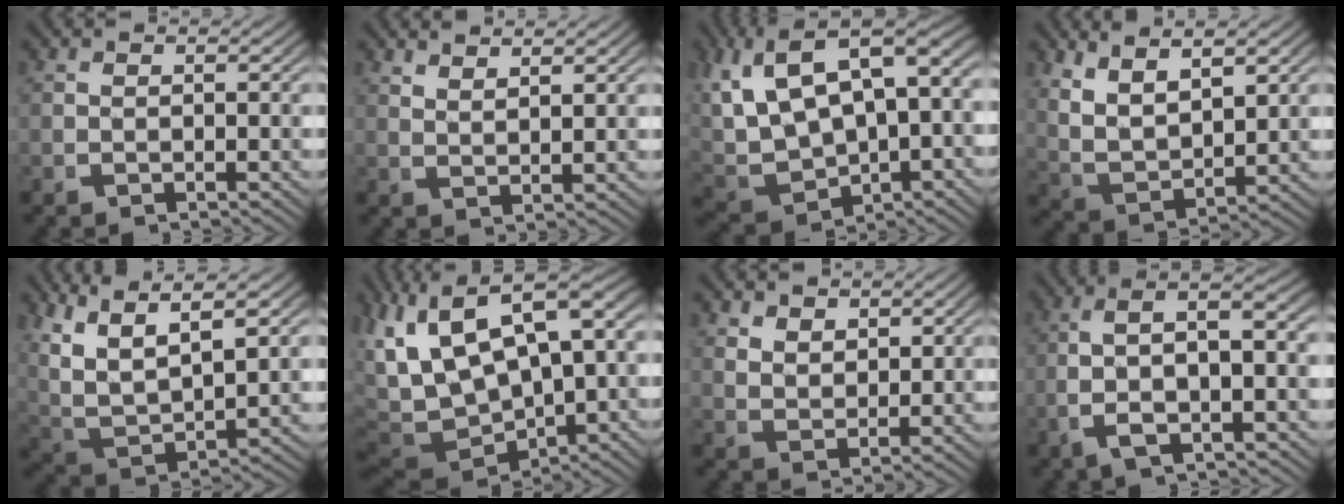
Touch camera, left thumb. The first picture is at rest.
{"total": 2.6, "force": [2.5, 0.0, 0.5], "torque": [-0.007, 0.004, 0.054]}
{"total": 13.7, "force": [1.7, 9.4, 9.8], "torque": [-0.204, -0.018, 0.045]}
{"total": 7.5, "force": [2.7, 5.0, 4.9], "torque": [-0.120, -0.016, 0.058]}
{"total": 11.9, "force": [3.0, 8.4, 7.8], "torque": [-0.200, -0.032, 0.058]}
{"total": 15.3, "force": [0.8, 10.8, 10.7], "torque": [-0.225, -0.032, 0.031]}
{"total": 2.9, "force": [2.2, 1.5, 1.2], "torque": [-0.018, -0.012, 0.052]}
{"total": 7.0, "force": [-0.2, 3.2, 6.2], "torque": [-0.114, 0.003, -0.004]}